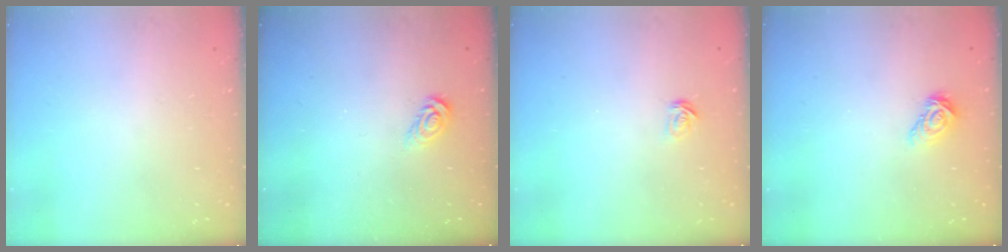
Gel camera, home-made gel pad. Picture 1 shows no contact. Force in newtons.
{"total": 3.4, "press": 3.4, "slide": 0.3}
{"total": 2.1, "press": 2.1, "slide": 0.1}
{"total": 6.0, "press": 6.0, "slide": 0.4}